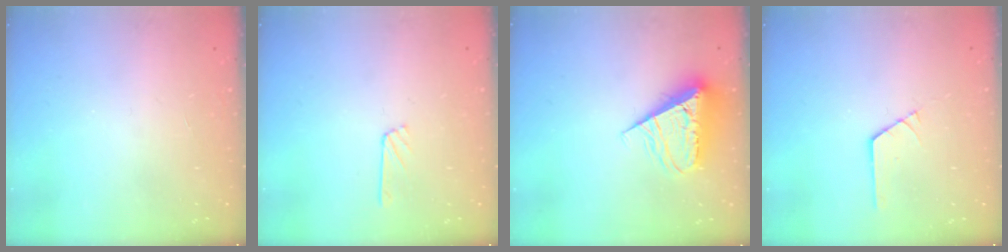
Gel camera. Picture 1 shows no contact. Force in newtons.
{"total": 5.1, "press": 5.1, "slide": 0.5}
{"total": 8.8, "press": 8.7, "slide": 0.9}
{"total": 1.1, "press": 1.0, "slide": 0.1}